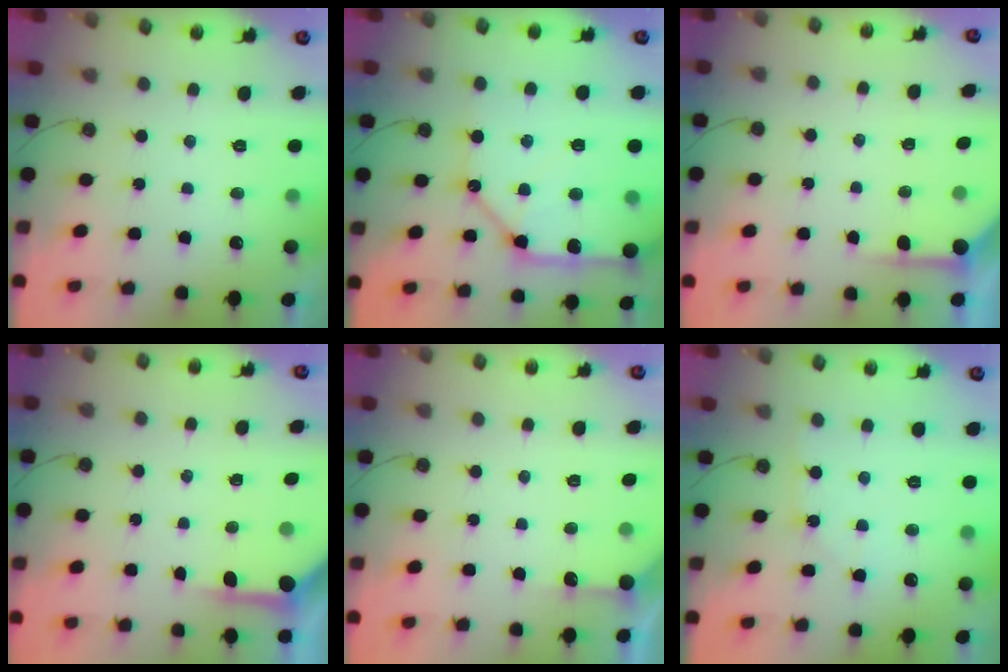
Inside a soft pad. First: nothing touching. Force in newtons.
{"total": 17.2, "press": 17.1, "slide": 2.2}
{"total": 4.0, "press": 3.9, "slide": 0.4}
{"total": 5.0, "press": 4.9, "slide": 0.6}
{"total": 3.0, "press": 2.9, "slide": 0.4}
{"total": 3.7, "press": 3.7, "slide": 0.5}